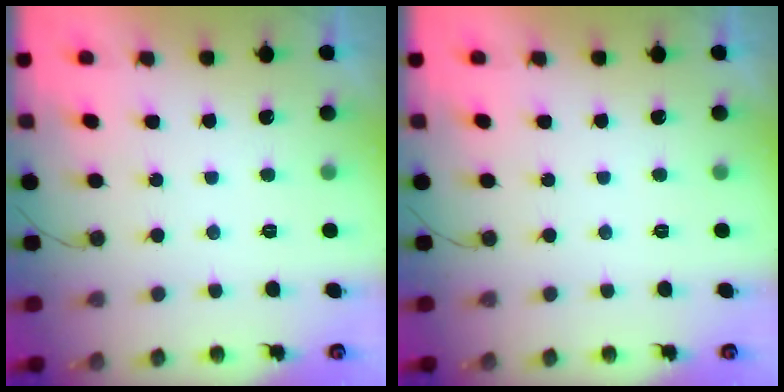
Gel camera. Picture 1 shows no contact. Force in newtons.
{"total": 0.0}